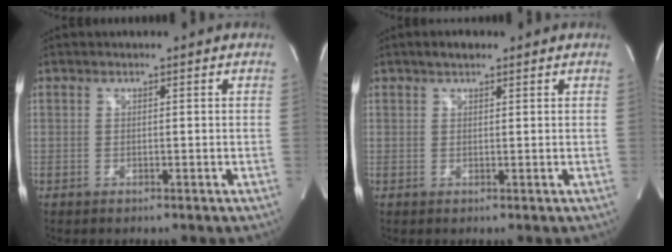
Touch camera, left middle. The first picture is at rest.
{"total": 2.1, "force": [1.6, 0.9, 1.2], "torque": [-0.022, 0.013, 0.025]}